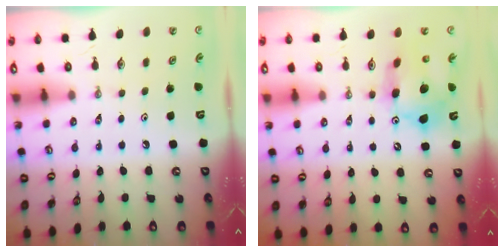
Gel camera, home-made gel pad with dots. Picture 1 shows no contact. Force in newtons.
{"total": 12.9, "press": 12.9, "slide": 1.0}